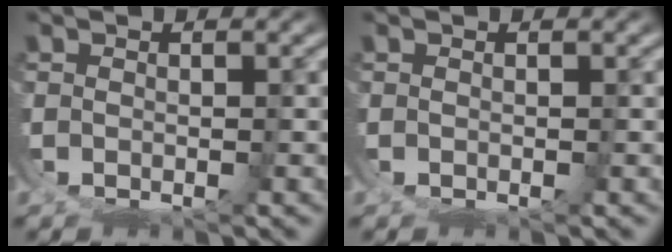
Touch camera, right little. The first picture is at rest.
{"total": 0.0}